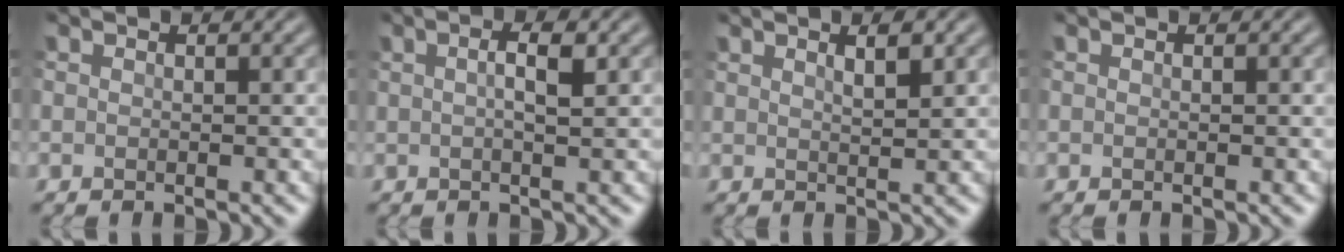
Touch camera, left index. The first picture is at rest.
{"total": 2.5, "force": [0.6, 0.7, 2.4], "torque": [-0.042, 0.000, 0.010]}
{"total": 2.1, "force": [1.3, 0.5, 1.6], "torque": [-0.023, 0.002, 0.019]}
{"total": 0.0}